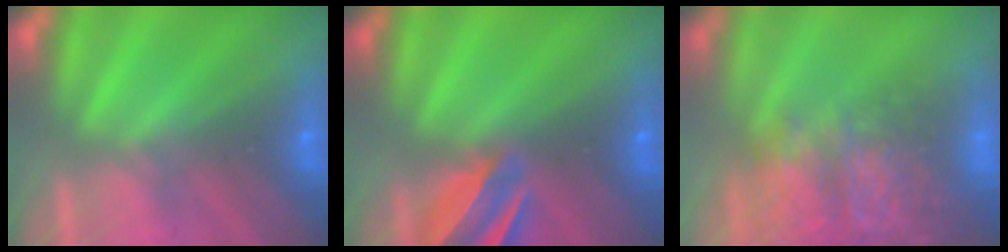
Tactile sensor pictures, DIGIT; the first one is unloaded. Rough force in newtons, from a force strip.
{"total": 8.5}
{"total": 11.3}